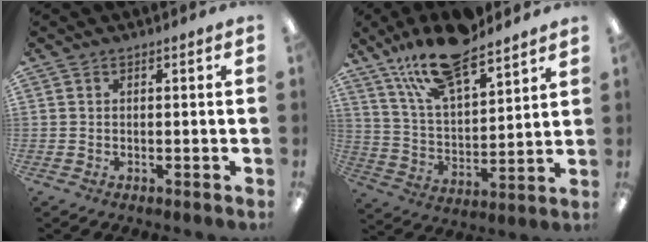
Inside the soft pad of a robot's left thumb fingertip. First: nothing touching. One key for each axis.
{"total": 17.6, "fx": 13.6, "fy": 5.9, "fz": 9.4, "tx": -0.186, "ty": -0.063, "tz": 0.241}